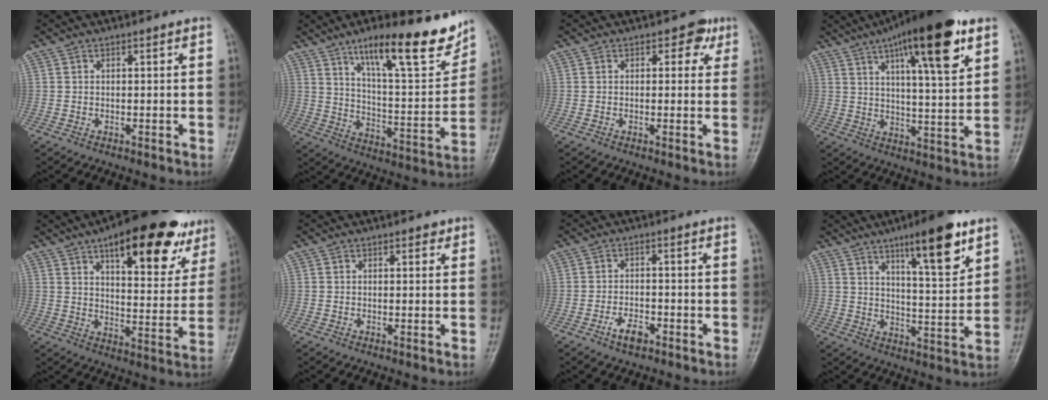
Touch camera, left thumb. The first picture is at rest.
{"total": 20.2, "force": [13.3, 5.0, 14.3], "torque": [-0.178, -0.068, 0.212]}
{"total": 3.3, "force": [1.4, 2.4, 1.9], "torque": [0.005, 0.000, 0.008]}
{"total": 19.7, "force": [10.3, 4.8, 16.2], "torque": [-0.229, -0.026, 0.157]}
{"total": 22.5, "force": [13.3, 8.6, 16.0], "torque": [-0.177, -0.035, 0.190]}
{"total": 1.3, "force": [0.8, 0.8, 0.7], "torque": [0.000, -0.002, 0.007]}
{"total": 3.8, "force": [-2.3, 1.8, 2.5], "torque": [-0.043, 0.014, -0.042]}
{"total": 13.9, "force": [8.2, 3.0, 10.8], "torque": [-0.147, -0.045, 0.128]}